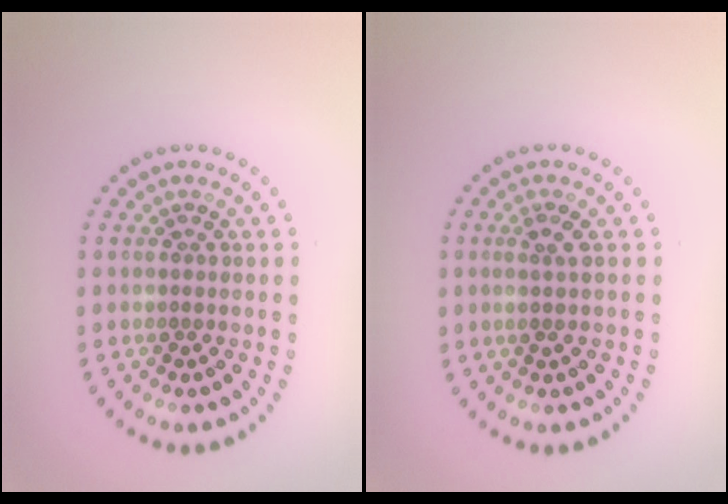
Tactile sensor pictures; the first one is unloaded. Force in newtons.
{"total": 1.4, "press": 1.1, "slide": 0.8}